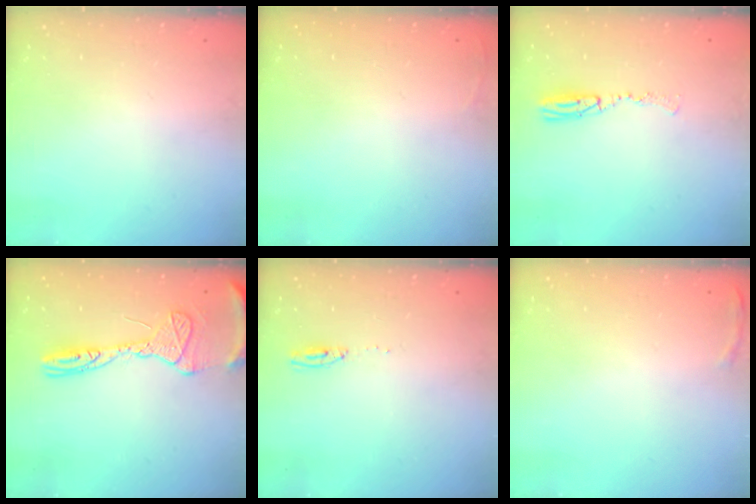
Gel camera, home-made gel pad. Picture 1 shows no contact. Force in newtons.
{"total": 2.7, "press": 2.6, "slide": 1.0}
{"total": 5.6, "press": 5.3, "slide": 1.9}
{"total": 14.7, "press": 14.6, "slide": 1.4}
{"total": 4.6, "press": 4.4, "slide": 1.3}
{"total": 5.2, "press": 5.1, "slide": 1.2}